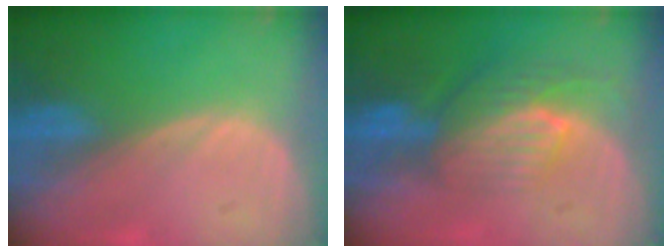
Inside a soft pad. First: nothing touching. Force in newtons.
{"total": 8.1, "press": 7.2, "slide": 3.6}